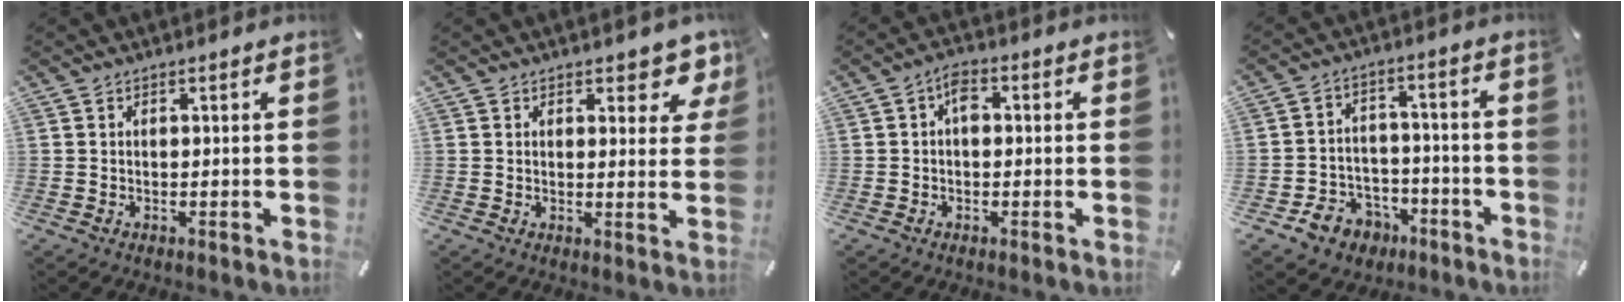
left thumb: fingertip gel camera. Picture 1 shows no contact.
{"total": 5.8, "force": [4.0, 3.1, 2.7], "torque": [-0.017, -0.024, 0.065]}
{"total": 4.3, "force": [0.1, 2.6, 3.4], "torque": [-0.060, 0.010, -0.001]}
{"total": 8.2, "force": [-4.1, 6.9, 1.8], "torque": [-0.029, 0.034, -0.072]}